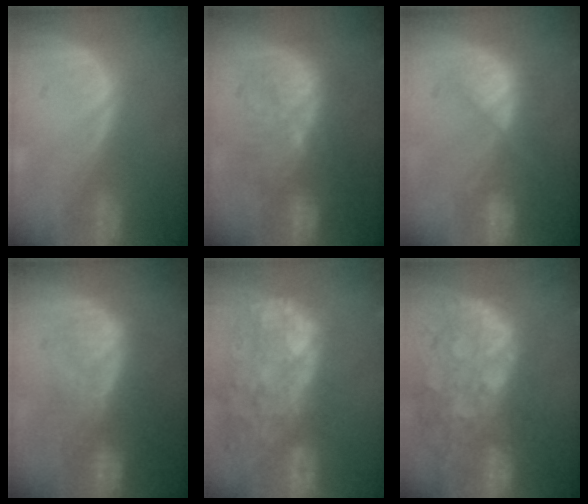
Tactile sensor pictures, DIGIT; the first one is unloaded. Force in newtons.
{"total": 9.2, "press": 9.0, "slide": 2.0}
{"total": 7.5, "press": 6.7, "slide": 3.4}
{"total": 10.3, "press": 8.8, "slide": 5.4}
{"total": 14.2, "press": 11.6, "slide": 8.3}
{"total": 13.9, "press": 11.3, "slide": 8.1}